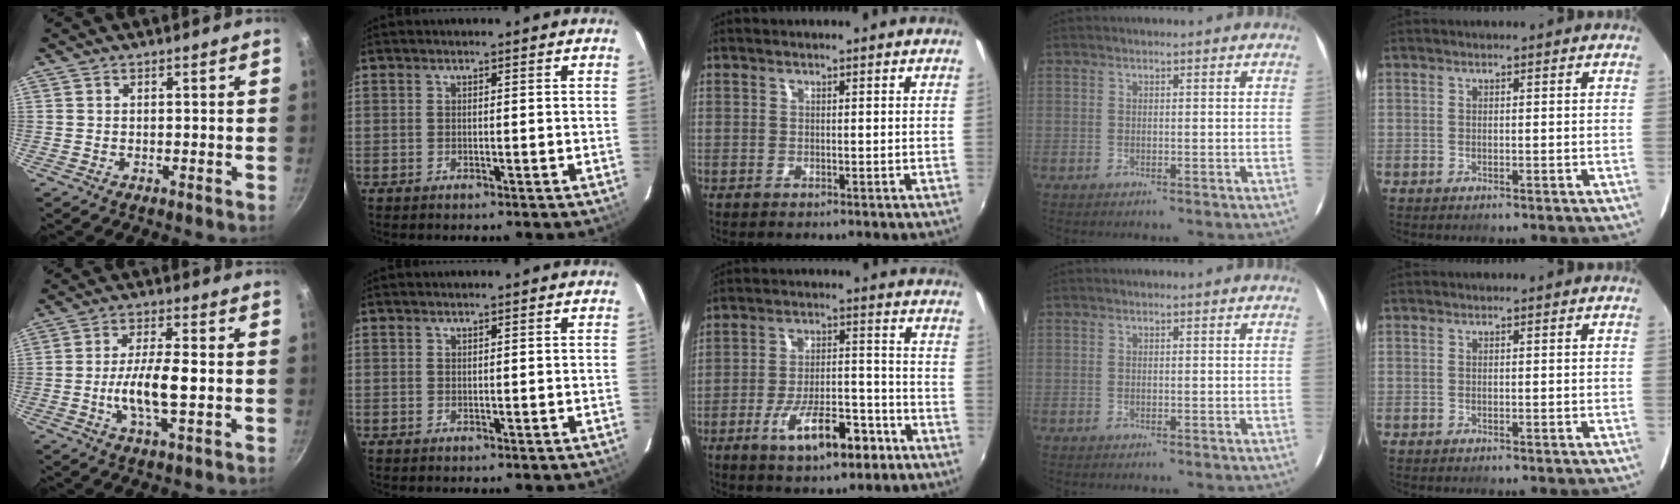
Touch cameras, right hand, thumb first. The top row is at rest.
{"thumb": {"total": 9.5, "force": [-1.2, 2.9, 9.0], "torque": [-0.170, 0.013, -0.027]}, "middle": {"total": 12.1, "force": [-6.6, 4.5, 9.1], "torque": [-0.162, 0.004, -0.098]}}